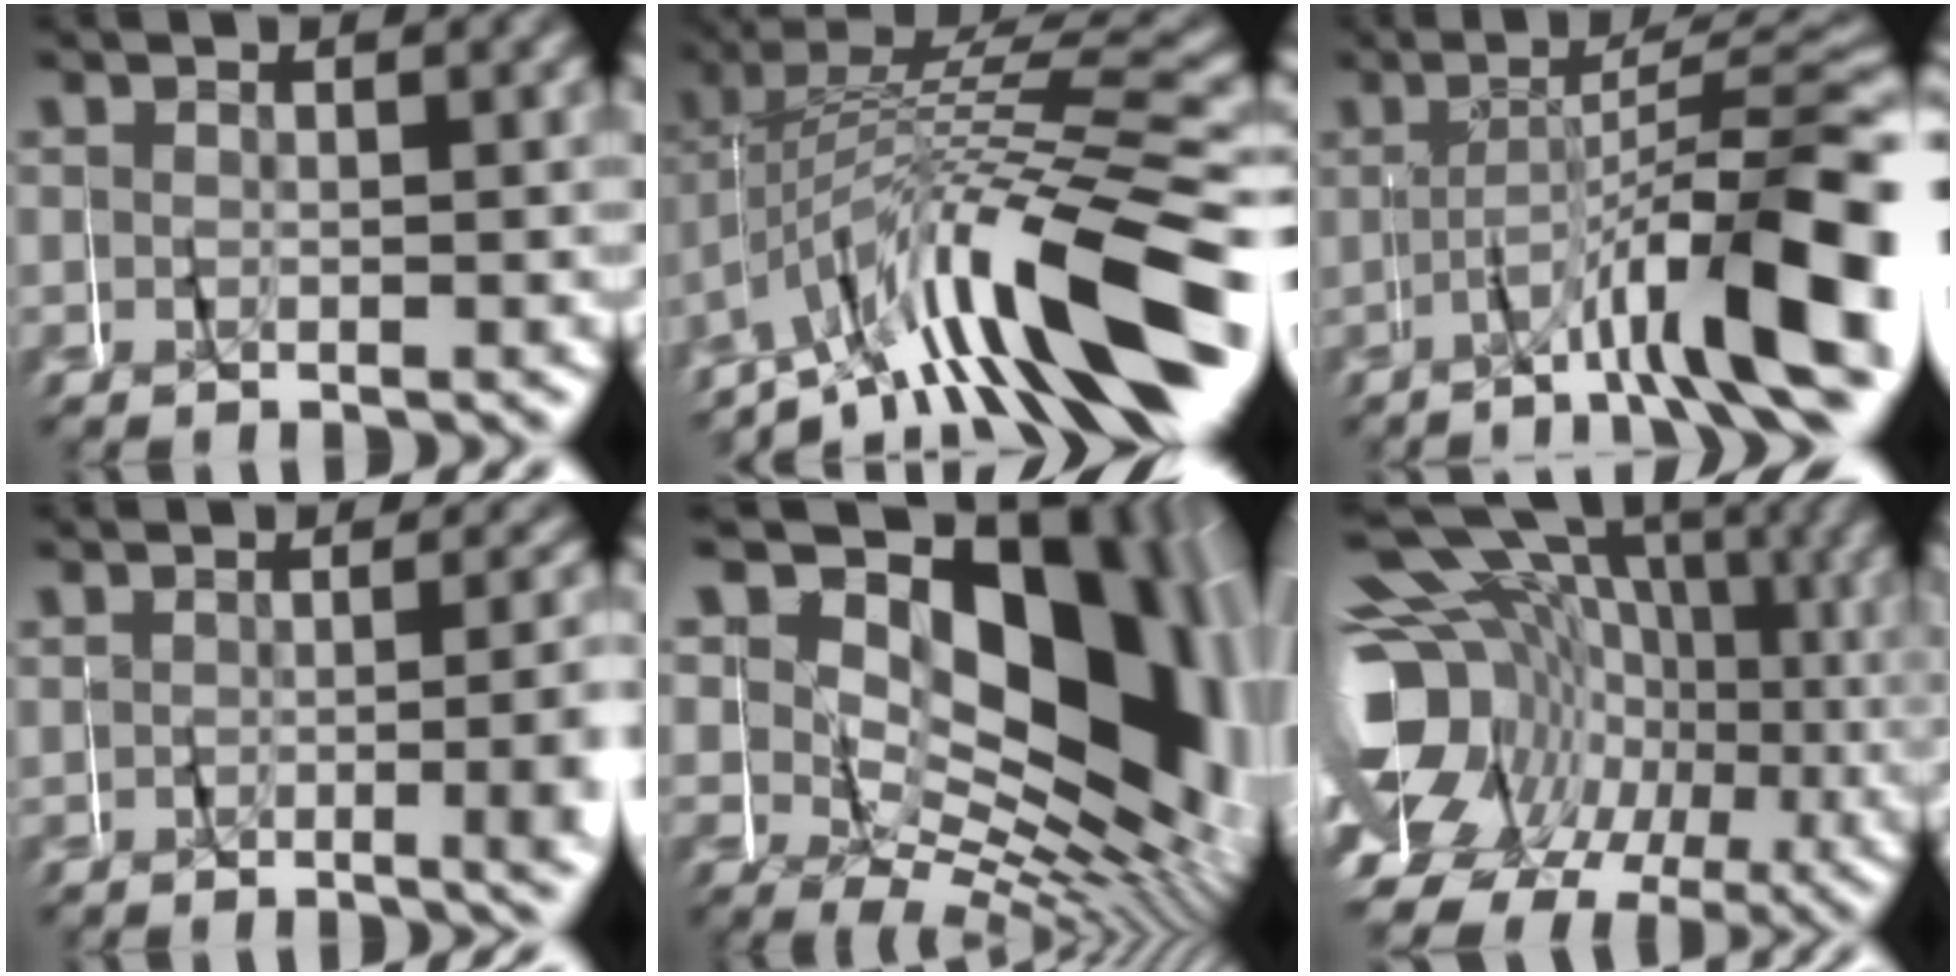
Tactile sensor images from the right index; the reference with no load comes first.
{"total": 11.4, "force": [-4.6, 5.3, 9.0], "torque": [-0.149, -0.013, -0.064]}
{"total": 10.5, "force": [-3.8, 2.5, 9.4], "torque": [-0.123, 0.008, -0.055]}
{"total": 3.4, "force": [0.1, 0.4, 3.3], "torque": [-0.021, 0.013, -0.001]}
{"total": 22.1, "force": [3.9, 14.2, 16.5], "torque": [-0.203, 0.012, 0.051]}
{"total": 16.3, "force": [0.4, 13.9, 8.6], "torque": [-0.148, -0.014, -0.008]}